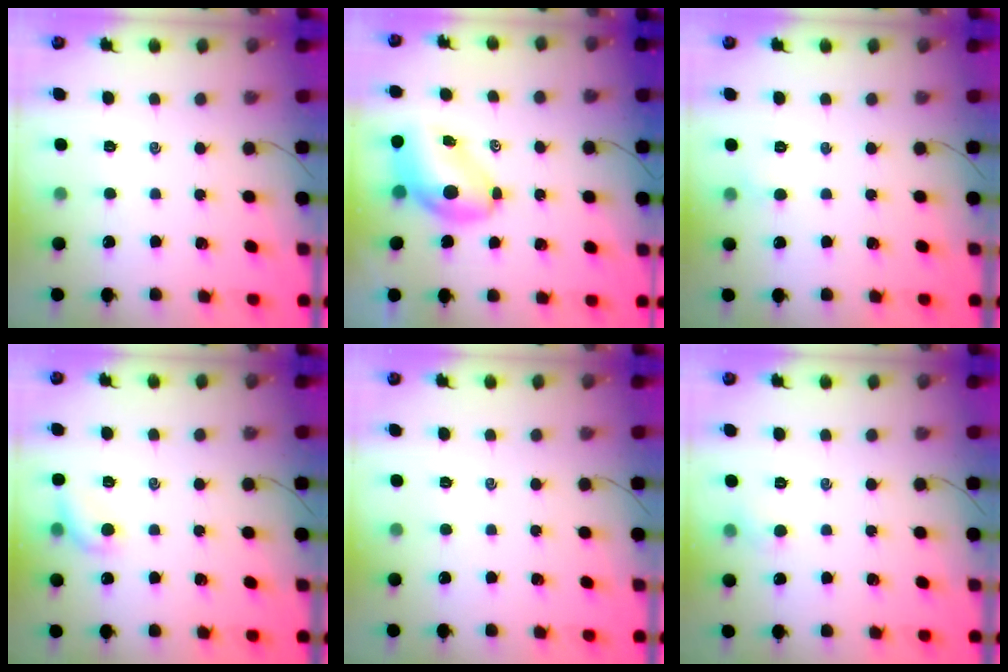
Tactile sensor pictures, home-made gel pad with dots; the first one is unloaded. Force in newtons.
{"total": 8.3, "press": 7.8, "slide": 2.6}
{"total": 2.7, "press": 2.6, "slide": 0.9}
{"total": 7.5, "press": 7.3, "slide": 1.8}
{"total": 0.0}
{"total": 3.3, "press": 3.2, "slide": 0.8}